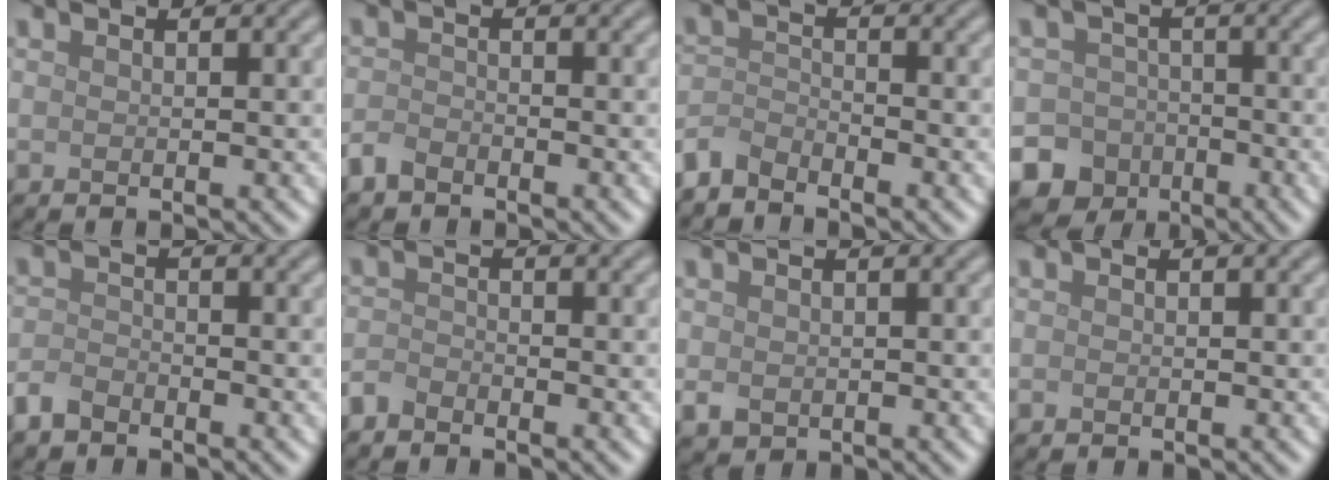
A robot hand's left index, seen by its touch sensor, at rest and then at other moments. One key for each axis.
{"total": 1.7, "fx": -1.4, "fy": 0.8, "fz": 0.5, "tx": -0.009, "ty": 0.002, "tz": -0.033}
{"total": 2.7, "fx": -2.5, "fy": 0.7, "fz": 0.5, "tx": -0.010, "ty": -0.001, "tz": -0.063}
{"total": 10.0, "fx": -5.7, "fy": 8.1, "fz": 1.4, "tx": -0.011, "ty": -0.043, "tz": -0.114}
{"total": 1.9, "fx": -1.6, "fy": 0.8, "fz": 0.5, "tx": -0.011, "ty": 0.001, "tz": -0.041}
{"total": 1.6, "fx": -1.6, "fy": 0.5, "fz": 0.3, "tx": -0.007, "ty": -0.001, "tz": -0.039}
{"total": 1.3, "fx": -0.2, "fy": 1.1, "fz": 0.7, "tx": -0.011, "ty": -0.004, "tz": -0.004}
{"total": 0.0}